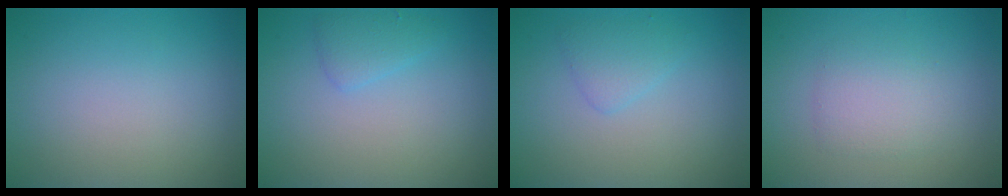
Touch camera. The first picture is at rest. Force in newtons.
{"total": 1.6, "press": 1.6, "slide": 0.1}
{"total": 1.6, "press": 1.6, "slide": 0.1}
{"total": 2.3, "press": 2.3, "slide": 0.1}